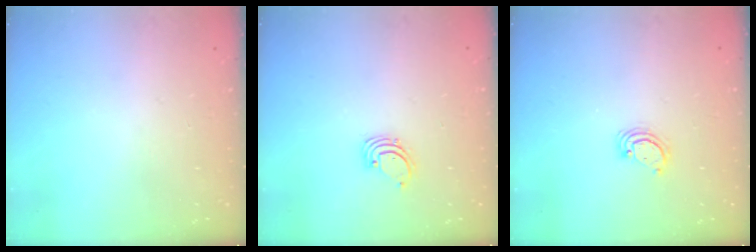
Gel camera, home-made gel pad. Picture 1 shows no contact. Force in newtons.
{"total": 1.4, "press": 1.4, "slide": 0.1}
{"total": 2.6, "press": 2.6, "slide": 0.3}